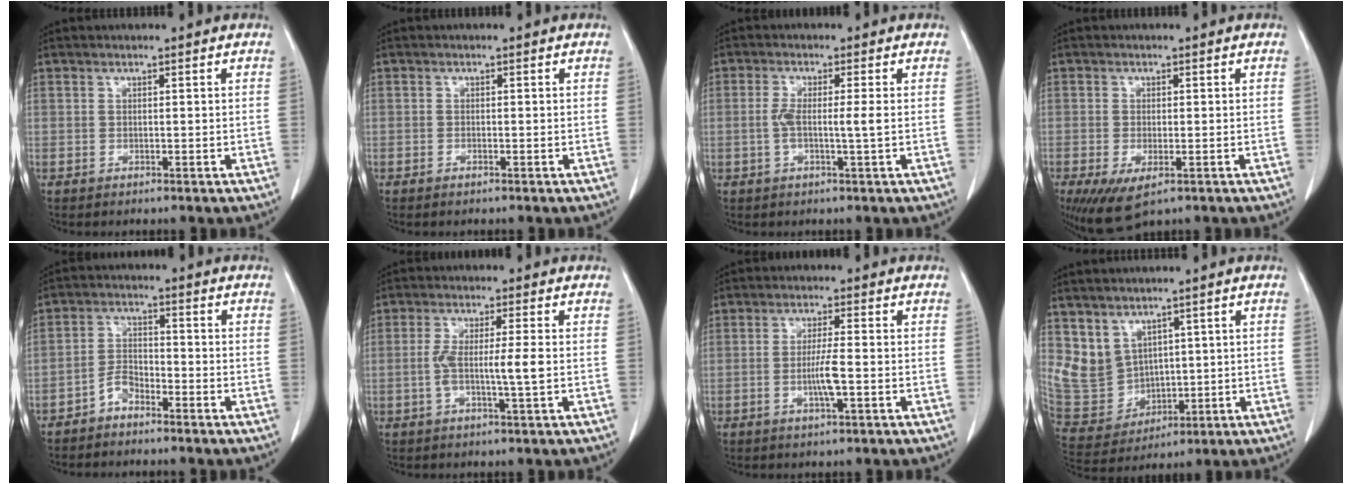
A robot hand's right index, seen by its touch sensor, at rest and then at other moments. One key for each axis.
{"total": 0.5, "fx": -0.4, "fy": 0.1, "fz": 0.3, "tx": -0.011, "ty": -0.001, "tz": -0.006}
{"total": 3.6, "fx": -0.2, "fy": -0.2, "fz": 3.6, "tx": -0.069, "ty": 0.003, "tz": -0.002}
{"total": 6.4, "fx": -3.4, "fy": 2.4, "fz": 4.8, "tx": -0.082, "ty": -0.018, "tz": -0.050}
{"total": 3.5, "fx": -2.8, "fy": 1.4, "fz": 1.6, "tx": -0.032, "ty": 0.007, "tz": -0.052}
{"total": 5.5, "fx": -0.6, "fy": -0.1, "fz": 5.5, "tx": -0.104, "ty": 0.002, "tz": -0.010}
{"total": 4.2, "fx": -0.9, "fy": 0.0, "fz": 4.1, "tx": -0.078, "ty": -0.005, "tz": -0.017}
{"total": 8.7, "fx": 4.1, "fy": 7.1, "fz": 3.0, "tx": -0.076, "ty": 0.010, "tz": 0.109}